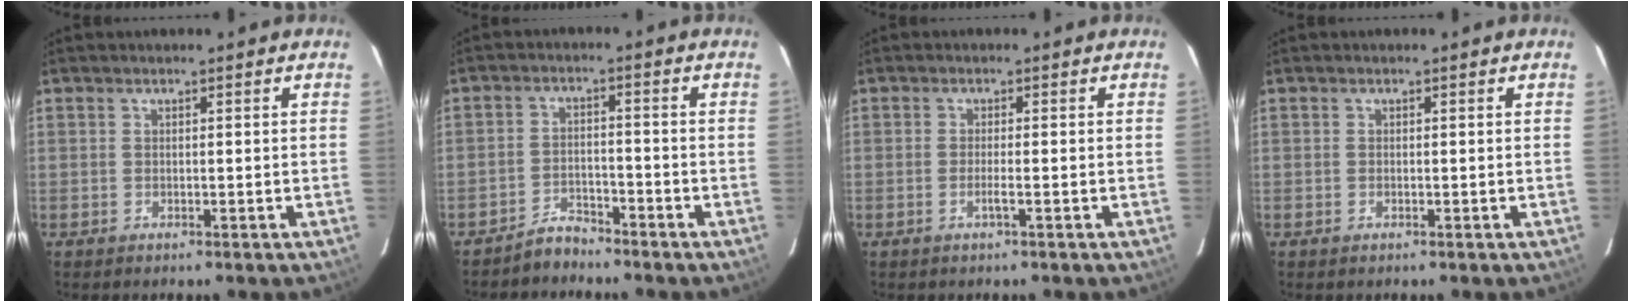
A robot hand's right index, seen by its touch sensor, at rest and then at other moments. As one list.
[{"total": 3.3, "force": [-3.2, 0.9, 0.0], "torque": [0.001, -0.006, -0.058]}, {"total": 1.5, "force": [-0.6, -0.2, 1.3], "torque": [-0.027, -0.001, -0.013]}, {"total": 0.0}]